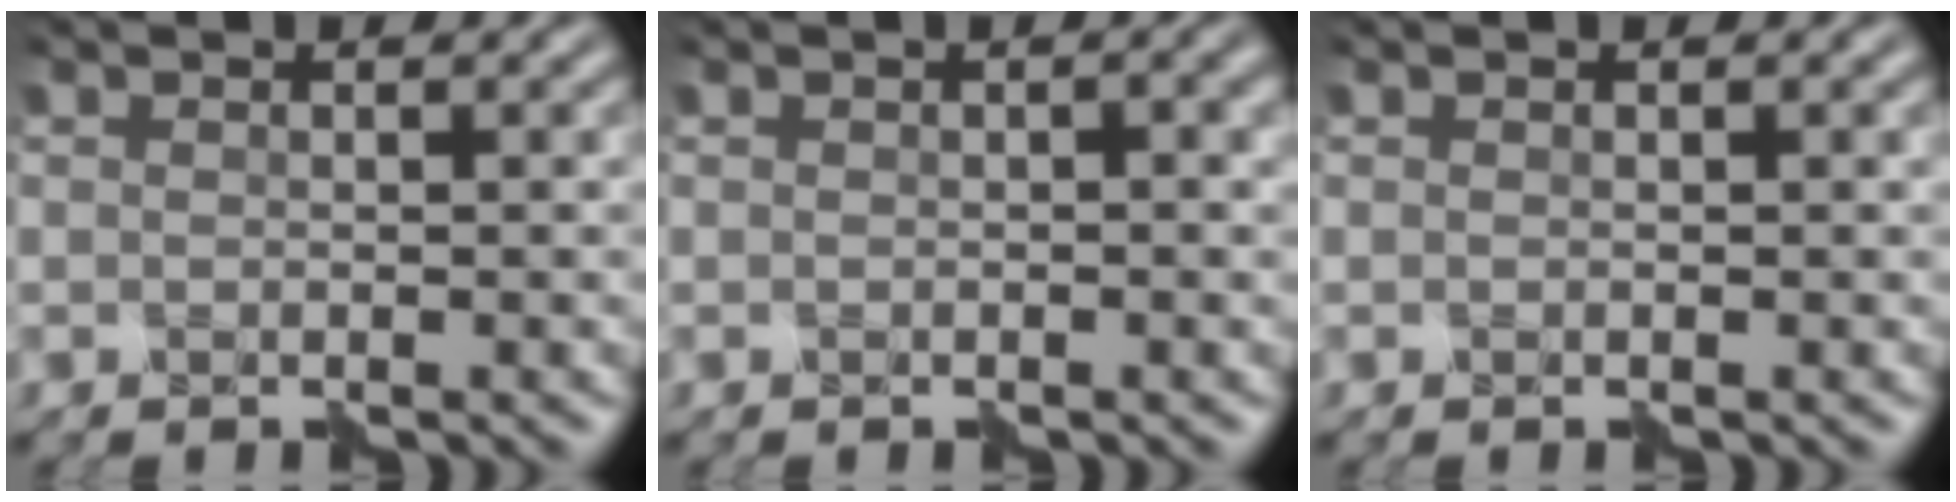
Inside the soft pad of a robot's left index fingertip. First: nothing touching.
{"total": 1.4, "force": [0.2, 0.3, 1.3], "torque": [-0.017, 0.003, 0.000]}
{"total": 0.0}